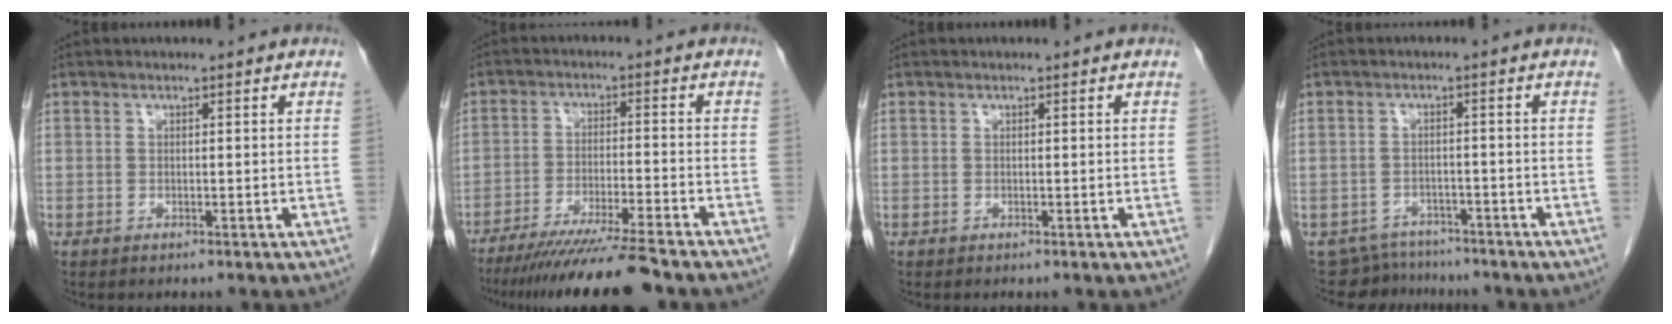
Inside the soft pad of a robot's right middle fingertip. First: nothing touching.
{"total": 12.5, "force": [-10.6, -1.0, 6.5], "torque": [-0.087, -0.031, -0.172]}
{"total": 0.0}
{"total": 5.9, "force": [-5.5, 2.0, -0.9], "torque": [0.017, 0.012, -0.078]}